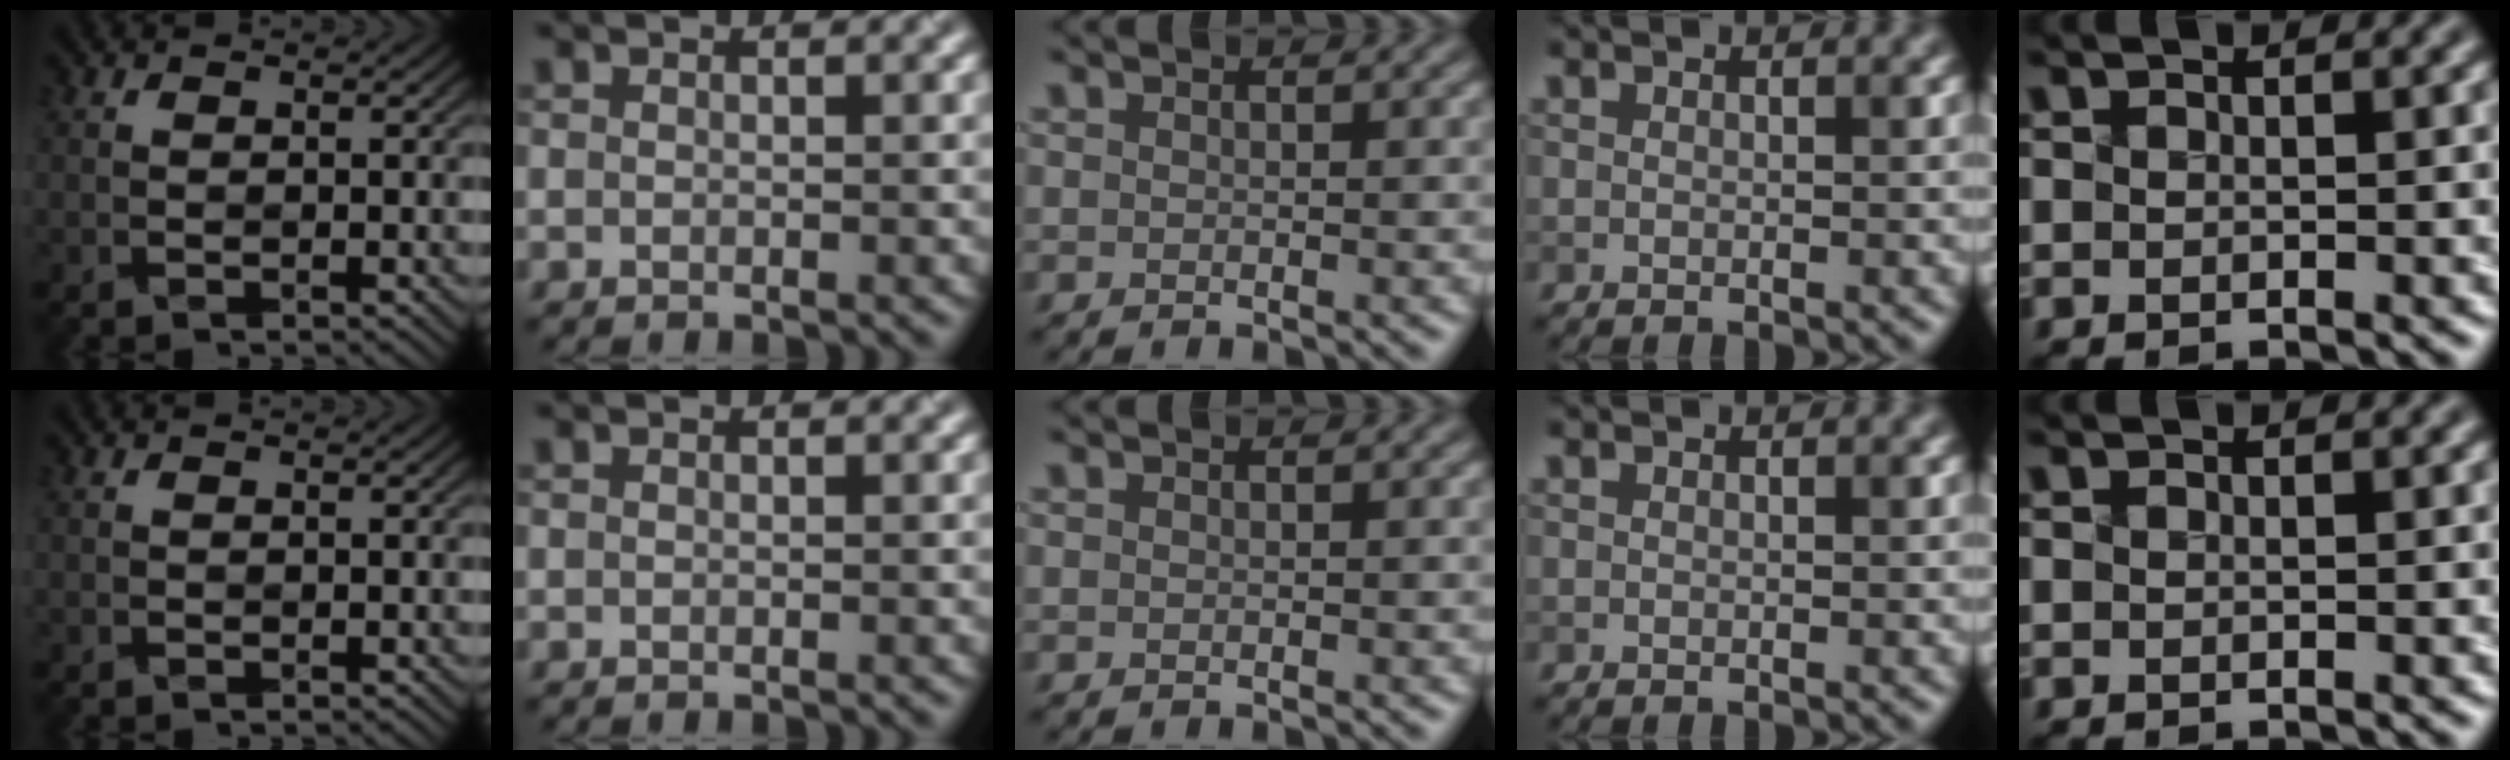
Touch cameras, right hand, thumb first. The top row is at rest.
{}